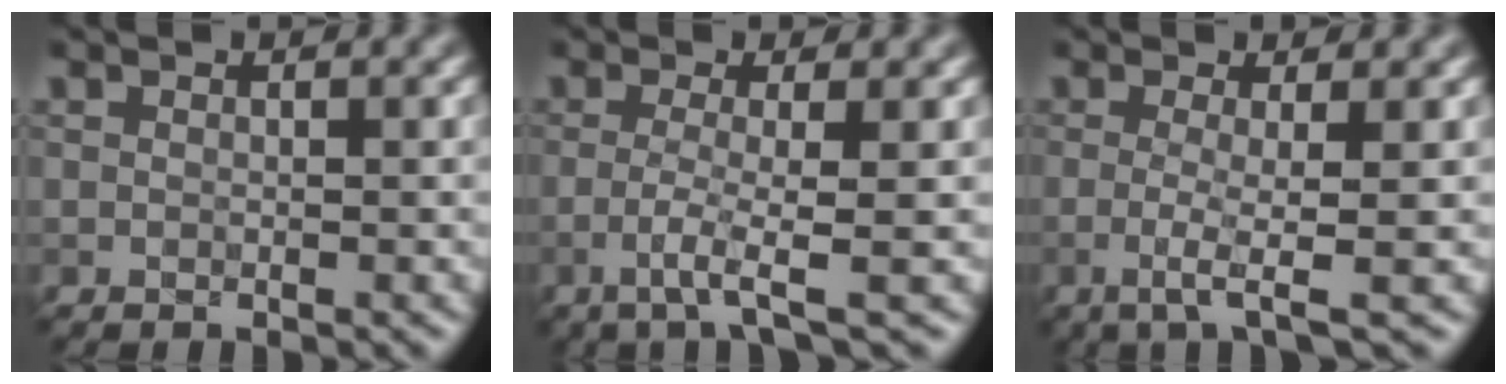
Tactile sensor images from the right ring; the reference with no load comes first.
{"total": 3.1, "force": [-1.1, 0.3, 2.9], "torque": [-0.055, 0.001, -0.034]}
{"total": 3.2, "force": [-0.7, 0.5, 3.1], "torque": [-0.060, -0.004, -0.021]}